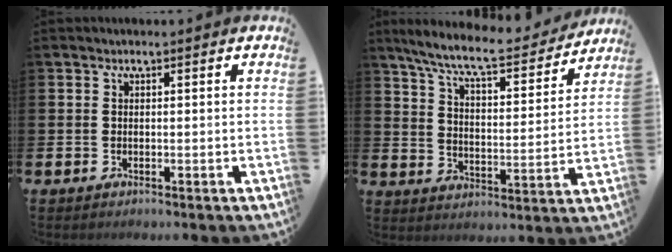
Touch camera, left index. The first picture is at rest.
{"total": 9.0, "force": [8.1, 1.2, 3.8], "torque": [-0.101, -0.051, 0.137]}